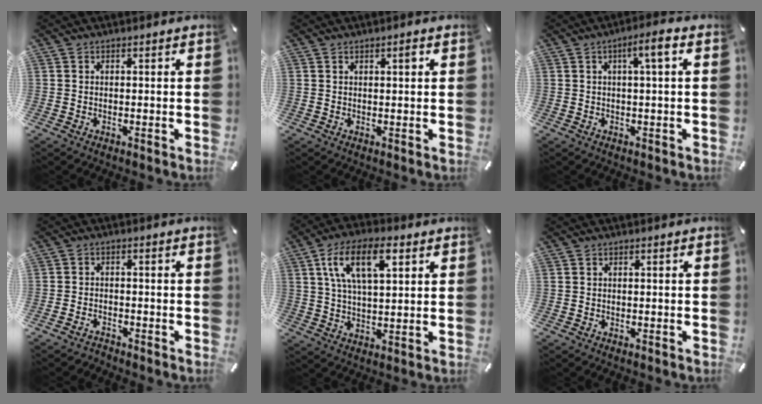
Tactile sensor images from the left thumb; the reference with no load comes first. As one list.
[{"total": 1.4, "force": [0.7, 0.2, 1.2], "torque": [-0.025, 0.001, 0.011]}, {"total": 5.1, "force": [1.3, 0.4, 4.9], "torque": [-0.081, -0.004, 0.015]}, {"total": 2.0, "force": [-1.9, 0.6, 0.2], "torque": [-0.008, 0.009, -0.040]}, {"total": 12.9, "force": [5.4, 6.2, 10.0], "torque": [-0.184, -0.002, 0.089]}, {"total": 0.0}]